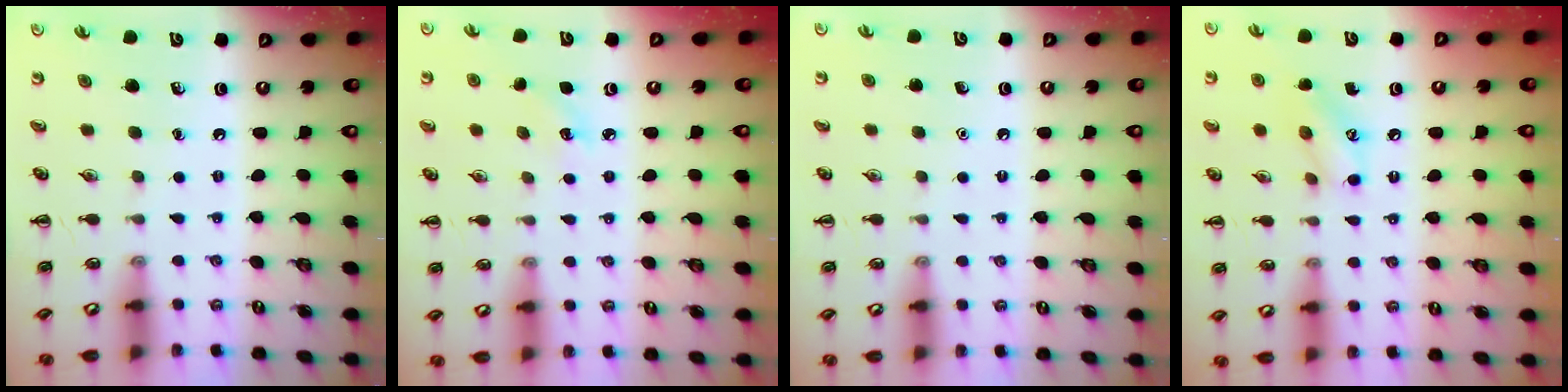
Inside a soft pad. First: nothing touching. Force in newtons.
{"total": 3.9, "press": 3.7, "slide": 1.1}
{"total": 1.6, "press": 1.5, "slide": 0.1}
{"total": 9.4, "press": 9.3, "slide": 1.1}